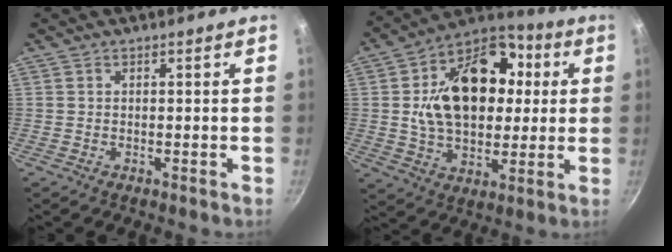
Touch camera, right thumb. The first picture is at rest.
{"total": 22.6, "force": [3.4, 15.6, 16.1], "torque": [-0.231, 0.025, 0.046]}